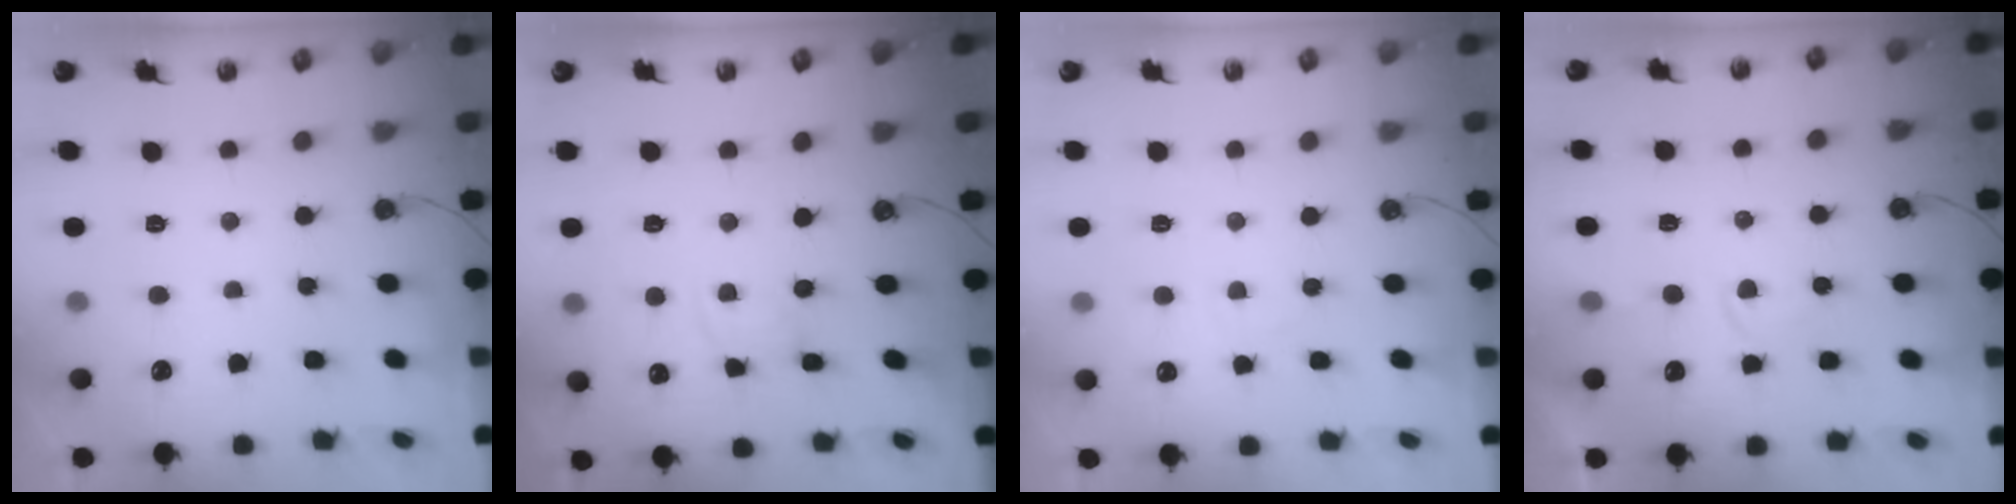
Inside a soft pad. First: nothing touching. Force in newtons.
{"total": 2.4, "press": 2.4, "slide": 0.2}
{"total": 3.4, "press": 3.4, "slide": 0.3}
{"total": 2.0, "press": 2.0, "slide": 0.4}